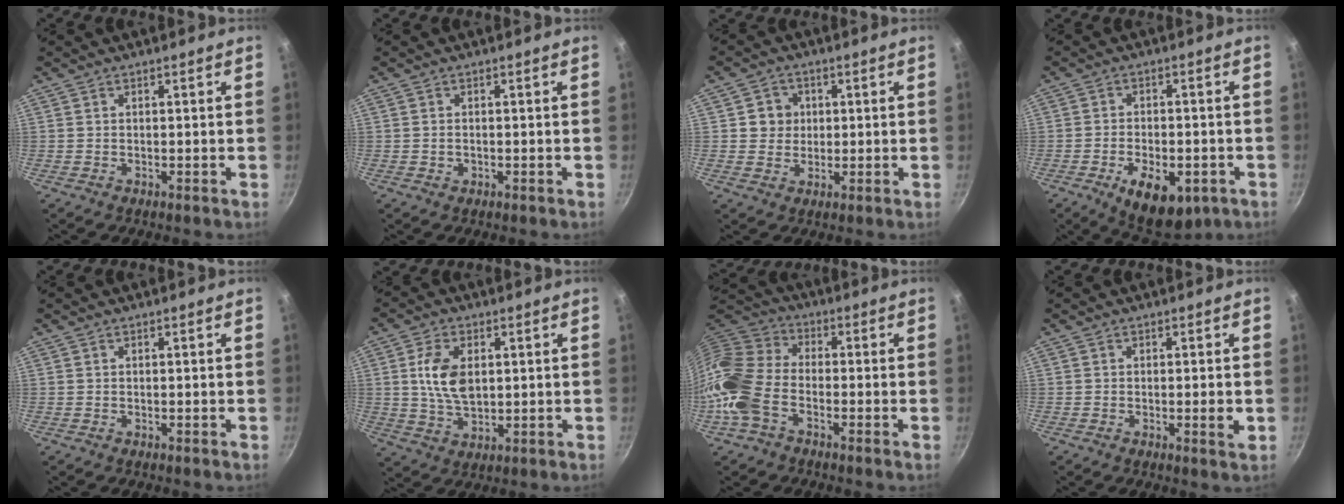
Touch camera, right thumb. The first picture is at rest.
{"total": 0.8, "force": [-0.1, 0.6, 0.5], "torque": [-0.008, 0.002, -0.003]}
{"total": 4.7, "force": [0.8, 4.5, 1.2], "torque": [0.015, 0.004, 0.009]}
{"total": 12.3, "force": [-5.1, 6.7, 9.0], "torque": [-0.112, 0.012, -0.063]}
{"total": 0.0}
{"total": 9.2, "force": [1.7, 5.6, 7.1], "torque": [-0.124, -0.007, 0.032]}
{"total": 12.8, "force": [-5.0, 8.0, 8.7], "torque": [-0.166, 0.044, -0.125]}
{"total": 2.4, "force": [-0.3, 0.4, 2.3], "torque": [-0.037, -0.003, -0.006]}